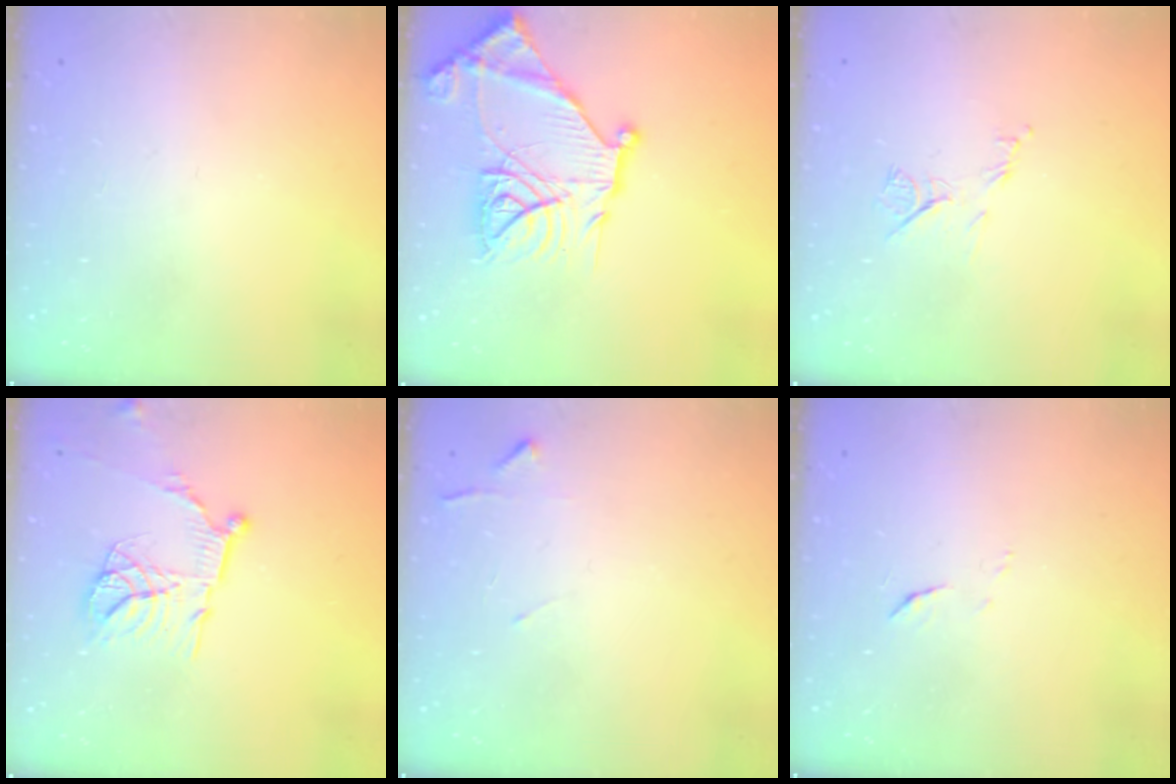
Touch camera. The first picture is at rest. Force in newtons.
{"total": 22.8, "press": 22.6, "slide": 2.3}
{"total": 6.6, "press": 6.5, "slide": 0.9}
{"total": 14.7, "press": 14.7, "slide": 1.6}
{"total": 4.7, "press": 4.6, "slide": 0.6}
{"total": 4.1, "press": 4.1, "slide": 0.3}